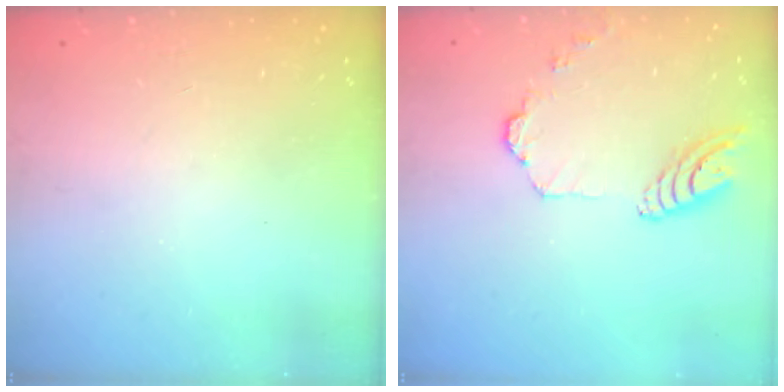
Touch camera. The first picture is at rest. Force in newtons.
{"total": 12.3, "press": 12.2, "slide": 1.3}